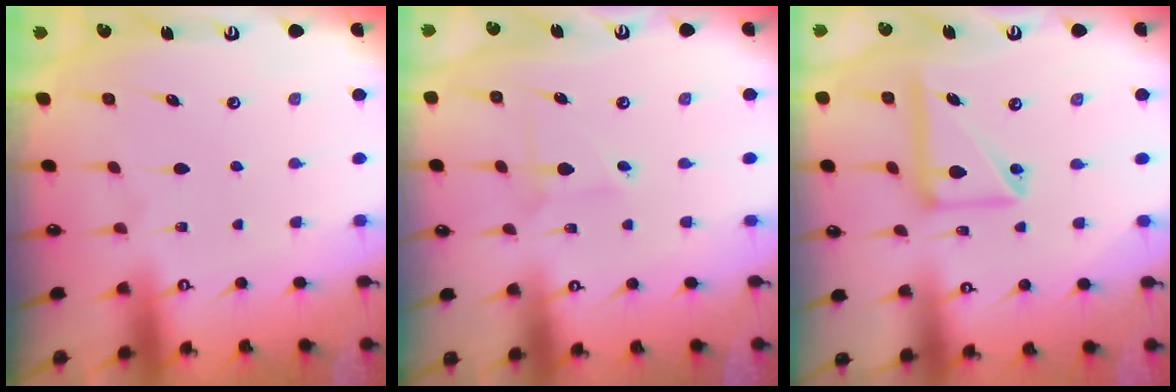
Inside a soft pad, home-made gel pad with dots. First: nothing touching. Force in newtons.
{"total": 2.5, "press": 2.4, "slide": 0.2}
{"total": 13.4, "press": 13.3, "slide": 1.4}